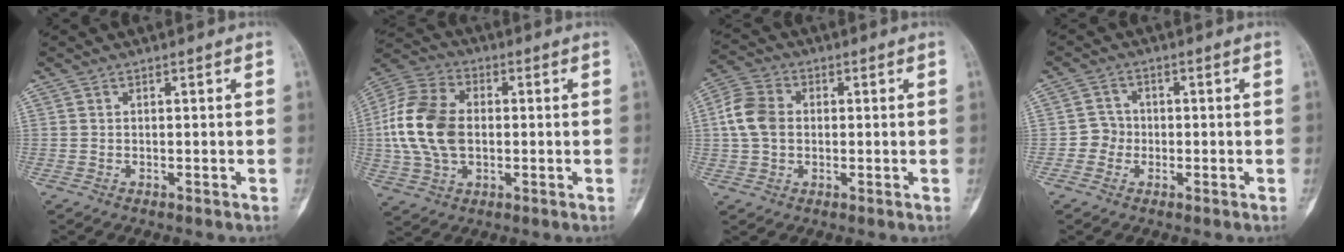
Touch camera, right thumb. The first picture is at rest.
{"total": 16.3, "force": [0.0, 10.8, 12.2], "torque": [-0.246, 0.019, -0.001]}
{"total": 7.9, "force": [0.5, 6.0, 5.1], "torque": [-0.100, 0.016, 0.002]}
{"total": 3.2, "force": [-0.9, 3.0, 0.4], "torque": [0.013, 0.012, -0.025]}